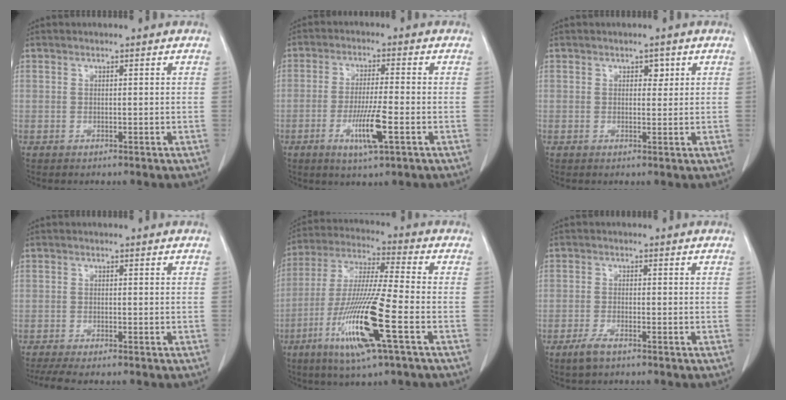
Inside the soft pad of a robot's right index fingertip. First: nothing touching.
{"total": 7.3, "force": [-2.8, 0.3, 6.7], "torque": [-0.127, -0.014, -0.049]}
{"total": 1.5, "force": [0.7, 1.0, 0.9], "torque": [-0.006, 0.000, 0.007]}
{"total": 6.0, "force": [-5.1, 0.7, 3.2], "torque": [-0.043, -0.012, -0.079]}
{"total": 16.0, "force": [-6.2, 0.2, 14.7], "torque": [-0.304, -0.023, -0.118]}
{"total": 2.9, "force": [-2.0, 0.7, 2.0], "torque": [-0.045, -0.004, -0.037]}